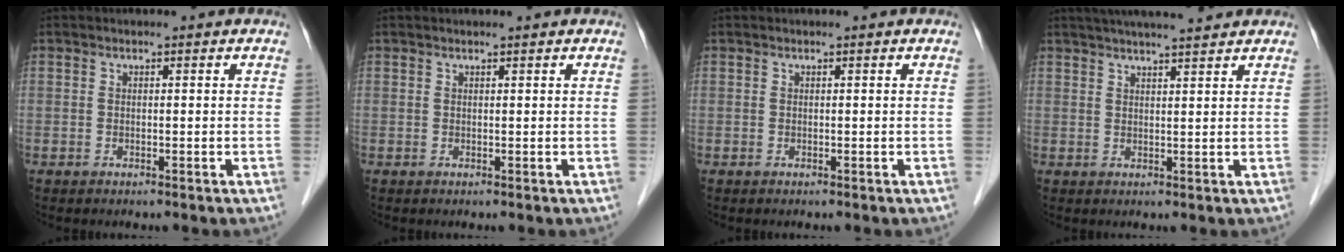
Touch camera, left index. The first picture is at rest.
{"total": 0.7, "force": [0.6, -0.1, 0.3], "torque": [-0.008, 0.004, 0.011]}
{"total": 0.0}
{"total": 9.1, "force": [8.0, 0.6, 4.3], "torque": [-0.067, 0.026, 0.110]}